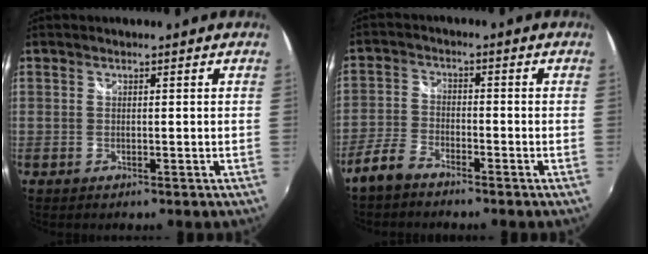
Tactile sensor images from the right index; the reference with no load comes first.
{"total": 4.8, "force": [-3.9, 1.8, 2.2], "torque": [-0.056, 0.005, -0.082]}